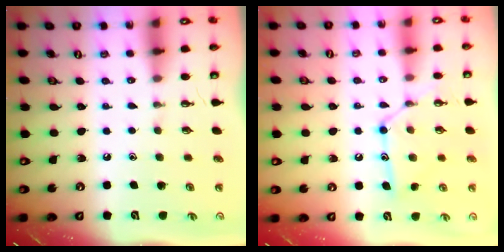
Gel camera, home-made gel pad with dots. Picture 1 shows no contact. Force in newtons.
{"total": 13.4, "press": 13.3, "slide": 1.1}